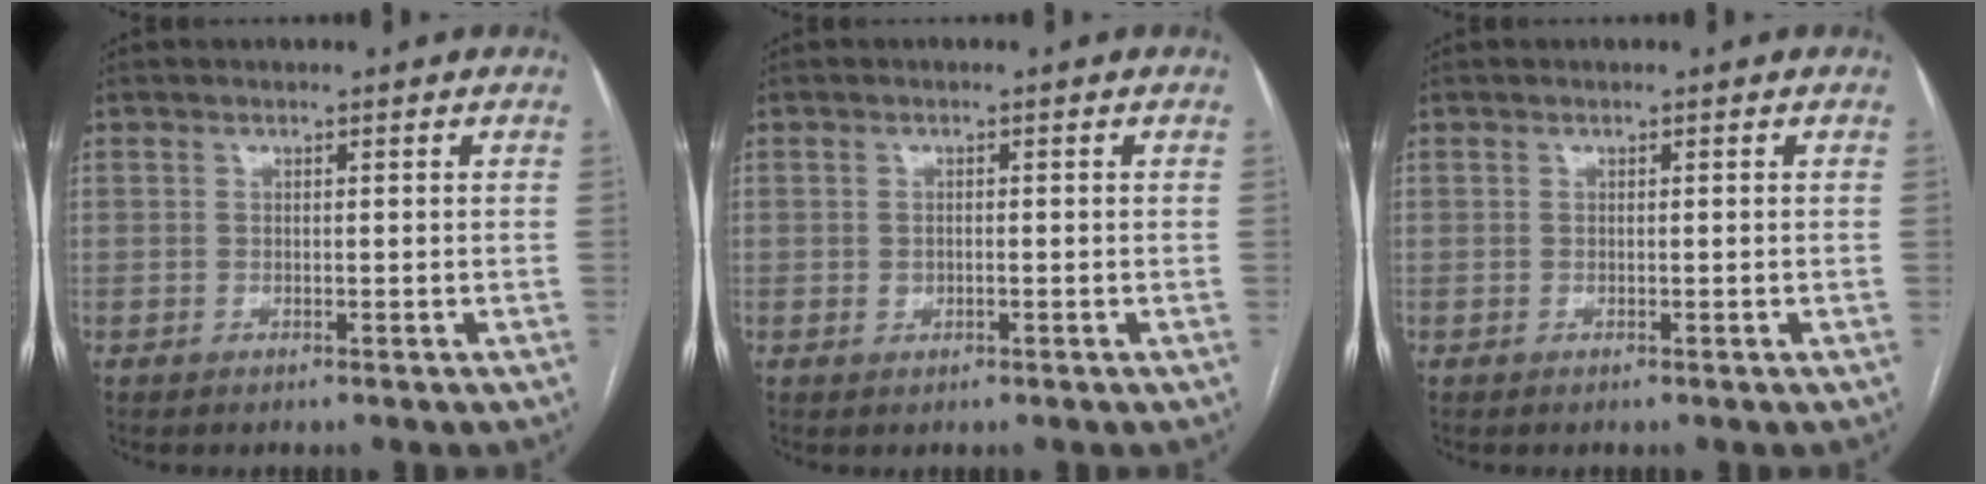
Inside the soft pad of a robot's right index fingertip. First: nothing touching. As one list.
[{"total": 1.9, "force": [-0.1, 1.6, 1.0], "torque": [-0.016, 0.001, 0.004]}, {"total": 0.0}]